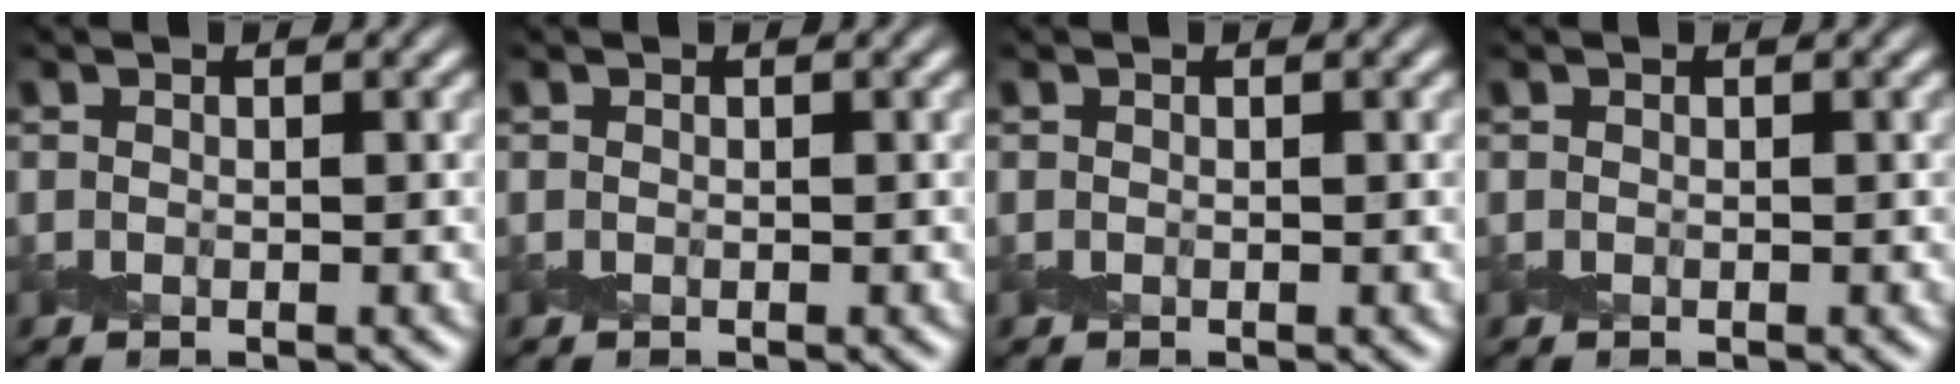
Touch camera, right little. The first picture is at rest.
{"total": 0.0}
{"total": 0.0}
{"total": 0.0}